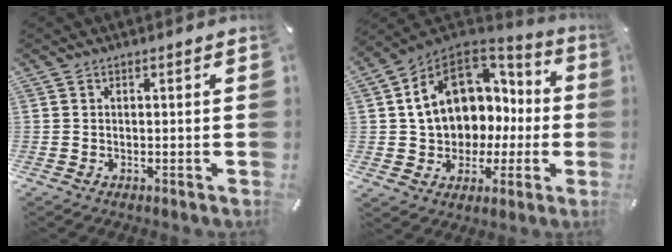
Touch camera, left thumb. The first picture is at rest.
{"total": 15.9, "force": [4.1, 12.5, 9.0], "torque": [-0.170, -0.021, 0.077]}